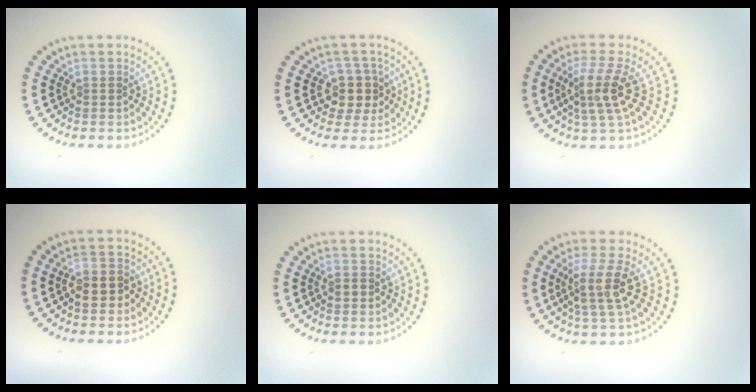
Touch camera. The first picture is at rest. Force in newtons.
{"total": 2.9, "press": 2.6, "slide": 1.4}
{"total": 3.7, "press": 2.7, "slide": 2.5}
{"total": 2.4, "press": 2.3, "slide": 0.7}
{"total": 1.1, "press": 1.1, "slide": 0.1}
{"total": 3.7, "press": 2.8, "slide": 2.4}